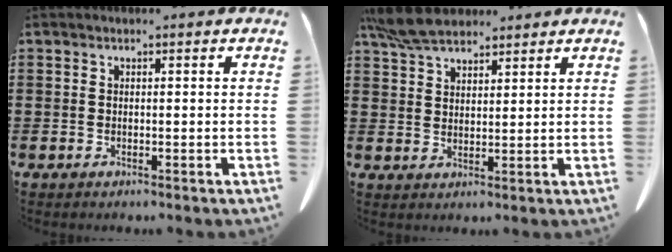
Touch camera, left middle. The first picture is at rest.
{"total": 6.8, "force": [5.8, 2.3, 2.8], "torque": [-0.073, -0.005, 0.110]}